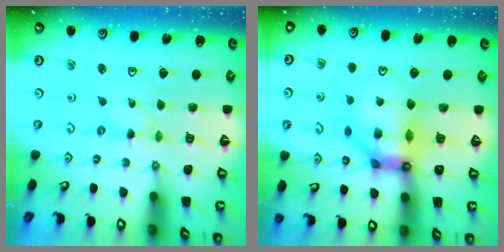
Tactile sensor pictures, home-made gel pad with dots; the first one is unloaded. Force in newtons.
{"total": 11.0, "press": 10.9, "slide": 1.4}